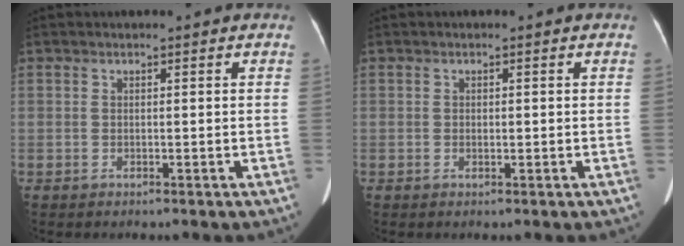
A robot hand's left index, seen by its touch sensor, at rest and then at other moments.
{"total": 1.2, "force": [-1.1, 0.2, 0.4], "torque": [-0.009, -0.001, -0.015]}